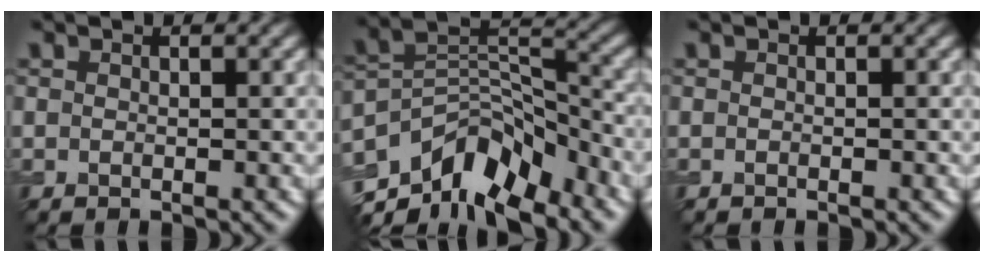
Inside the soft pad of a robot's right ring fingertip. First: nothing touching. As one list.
[{"total": 9.0, "force": [-5.9, 4.4, 5.3], "torque": [-0.073, 0.001, -0.113]}, {"total": 0.0}]